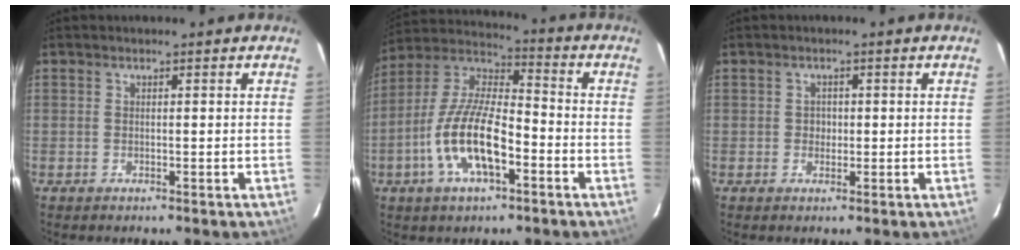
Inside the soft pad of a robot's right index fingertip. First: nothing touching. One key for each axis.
{"total": 15.2, "fx": -5.7, "fy": 5.6, "fz": 13.0, "tx": -0.268, "ty": -0.002, "tz": -0.110}
{"total": 1.7, "fx": -0.2, "fy": 1.7, "fz": 0.3, "tx": -0.002, "ty": 0.004, "tz": -0.002}